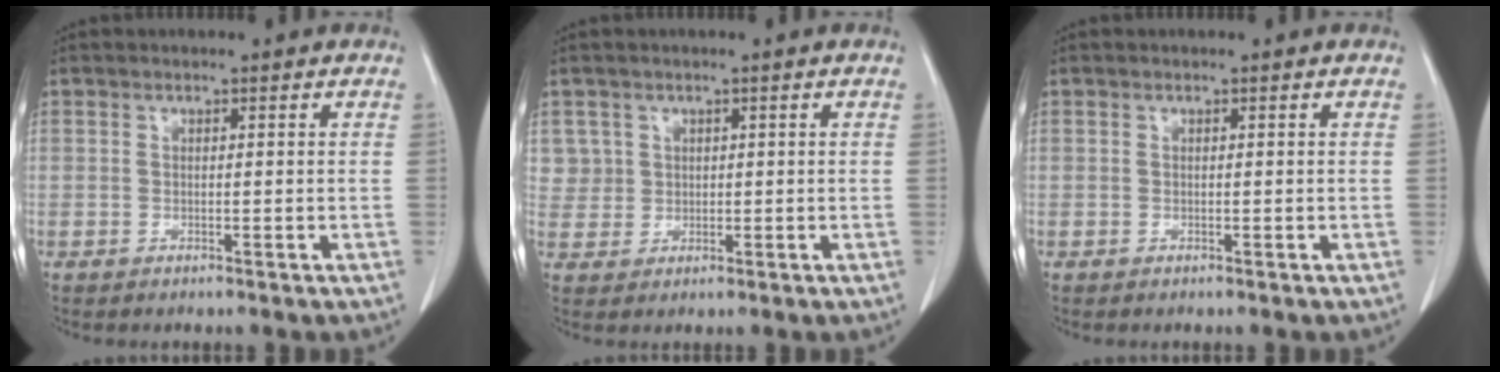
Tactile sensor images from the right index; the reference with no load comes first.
{"total": 3.3, "force": [1.3, 3.0, -0.3], "torque": [0.027, 0.003, 0.022]}
{"total": 0.0}